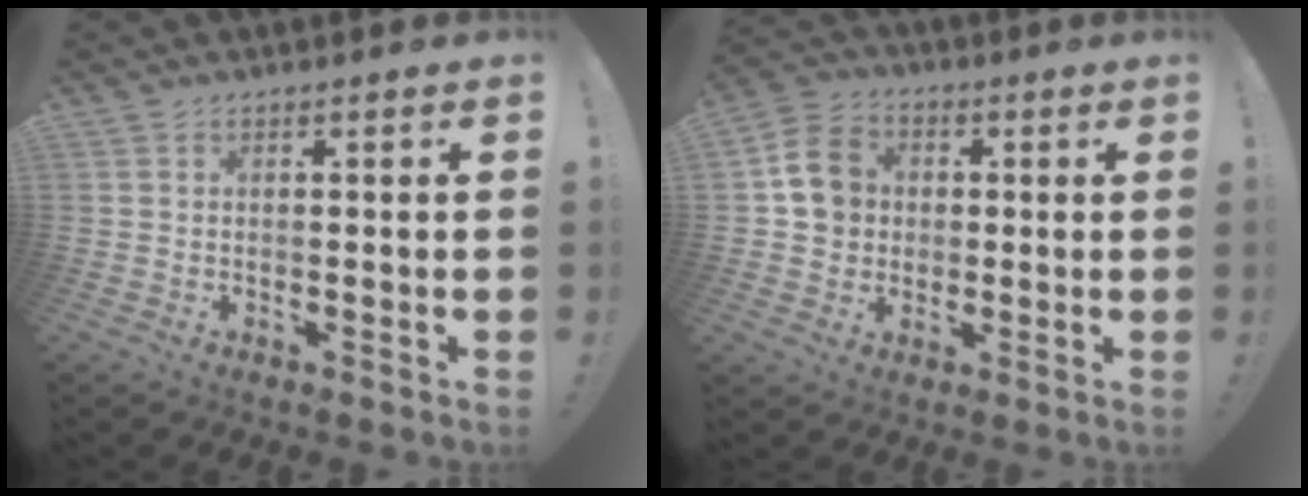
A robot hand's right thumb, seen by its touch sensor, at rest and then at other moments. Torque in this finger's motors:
{"motor_torque": [-0.23, 0.19, 0.23, -0.07, 0.06]}